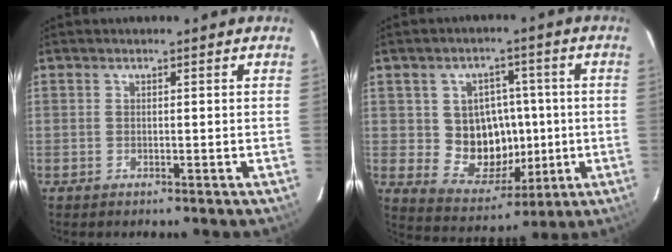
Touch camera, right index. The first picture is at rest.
{"total": 11.1, "force": [-0.2, 9.9, 5.0], "torque": [-0.099, 0.009, 0.015]}